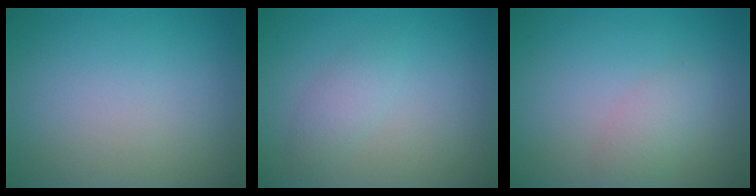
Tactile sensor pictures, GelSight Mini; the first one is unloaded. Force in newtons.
{"total": 1.6, "press": 1.6, "slide": 0.1}
{"total": 1.8, "press": 1.8, "slide": 0.0}